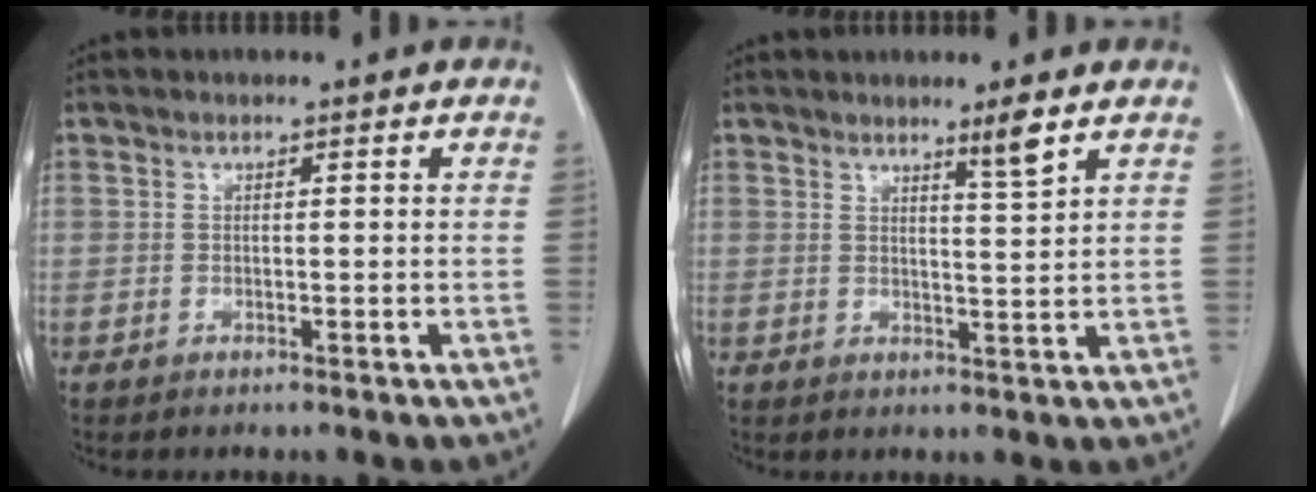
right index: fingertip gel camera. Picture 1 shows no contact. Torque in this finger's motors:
{"motor_torque": [0.08, 0.11, 0.07, 0.02]}